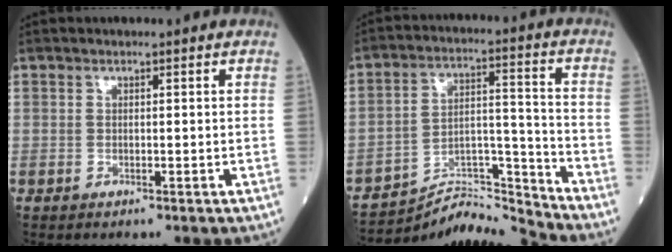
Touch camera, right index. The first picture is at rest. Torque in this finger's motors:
{"motor_torque": [-0.03, -0.59, 0.05, 0.00]}